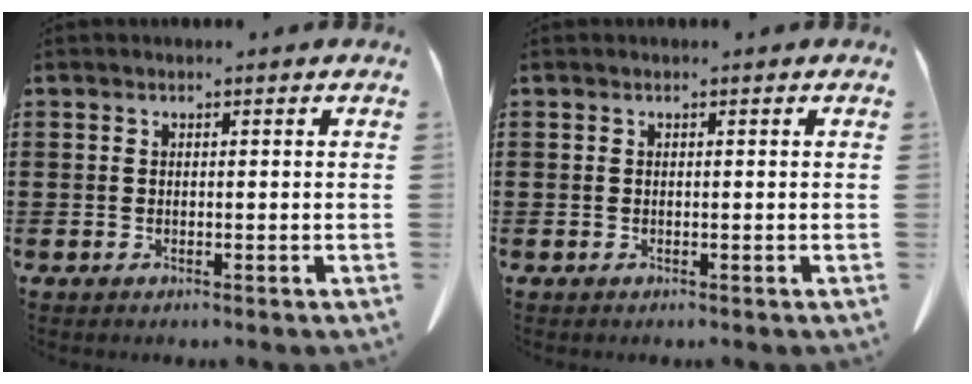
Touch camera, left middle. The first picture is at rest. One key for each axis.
{"total": 0.0}